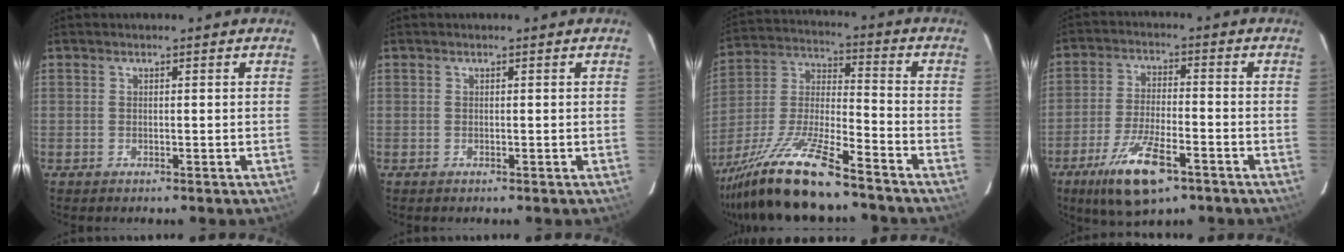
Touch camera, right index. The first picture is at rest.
{"total": 0.0}
{"total": 16.1, "force": [-12.6, 1.5, 9.9], "torque": [-0.214, -0.025, -0.236]}
{"total": 11.2, "force": [-6.6, 3.0, 8.6], "torque": [-0.165, -0.018, -0.112]}